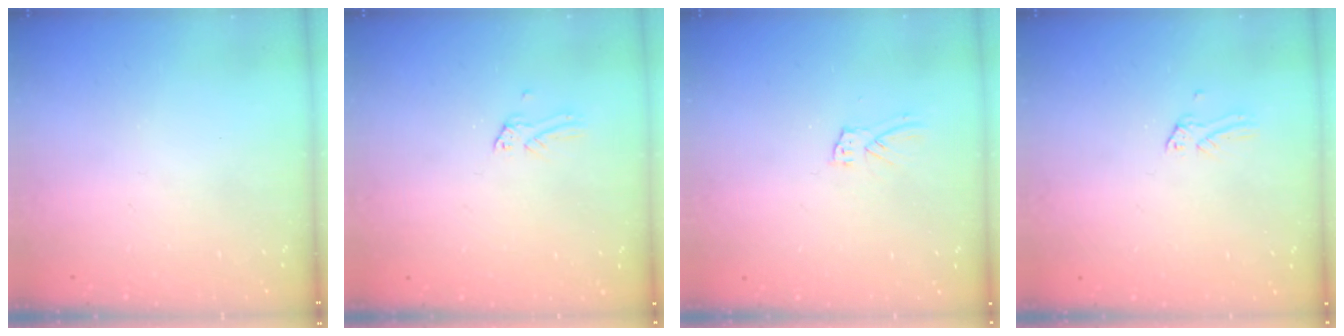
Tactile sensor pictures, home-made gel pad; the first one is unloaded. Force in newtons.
{"total": 0.0}
{"total": 5.5, "press": 5.5, "slide": 0.4}
{"total": 0.0}